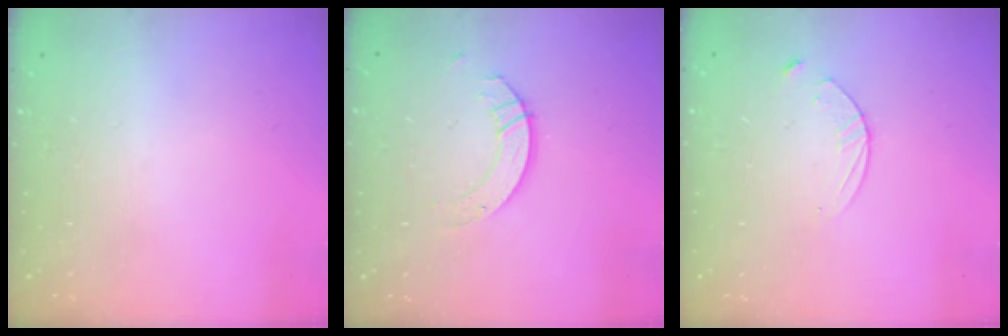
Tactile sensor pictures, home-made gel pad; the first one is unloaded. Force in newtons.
{"total": 4.0, "press": 4.0, "slide": 0.3}
{"total": 3.1, "press": 3.1, "slide": 0.3}